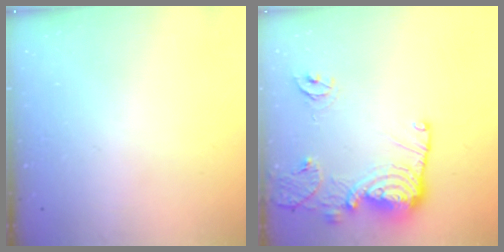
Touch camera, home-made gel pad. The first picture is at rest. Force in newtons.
{"total": 14.3, "press": 14.2, "slide": 1.4}